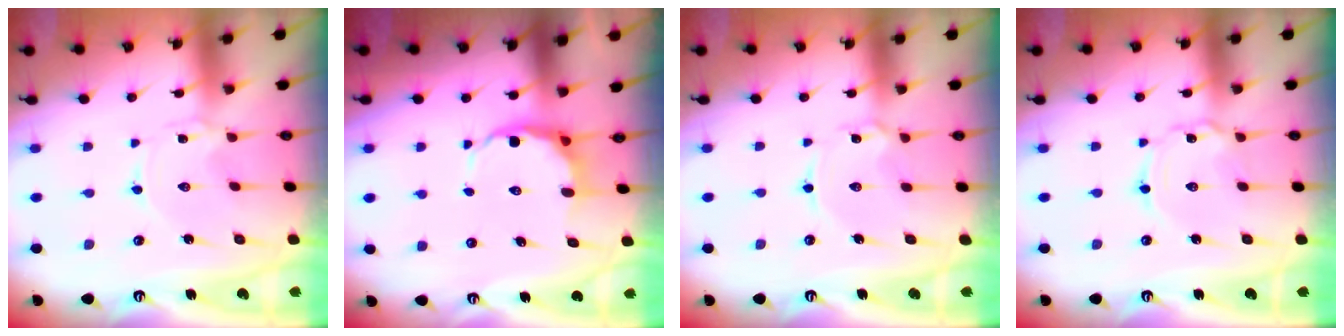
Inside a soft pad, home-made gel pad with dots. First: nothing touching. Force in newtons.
{"total": 7.3, "press": 7.2, "slide": 1.6}
{"total": 2.6, "press": 2.5, "slide": 0.3}
{"total": 2.7, "press": 2.7, "slide": 0.3}